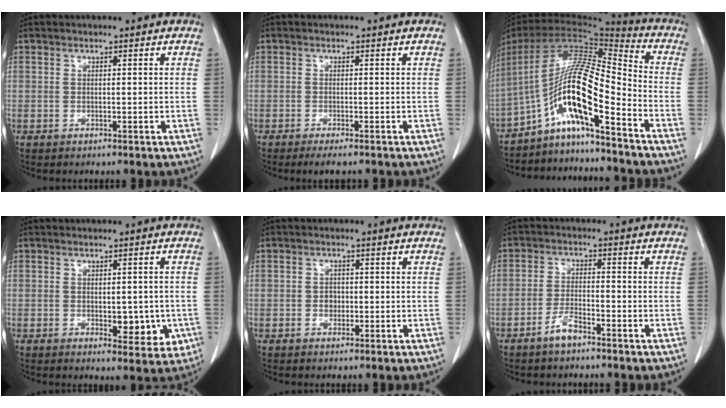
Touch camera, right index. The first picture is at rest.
{"total": 3.5, "force": [-2.8, 0.4, 2.1], "torque": [-0.023, -0.007, -0.041]}
{"total": 14.5, "force": [-7.6, 1.2, 12.3], "torque": [-0.227, 0.021, -0.139]}
{"total": 6.3, "force": [-1.3, 3.2, 5.3], "torque": [-0.051, -0.003, -0.008]}
{"total": 1.6, "force": [-0.3, 1.4, 0.7], "torque": [-0.008, 0.006, -0.004]}
{"total": 3.7, "force": [-2.8, 0.9, 2.3], "torque": [-0.047, 0.002, -0.054]}